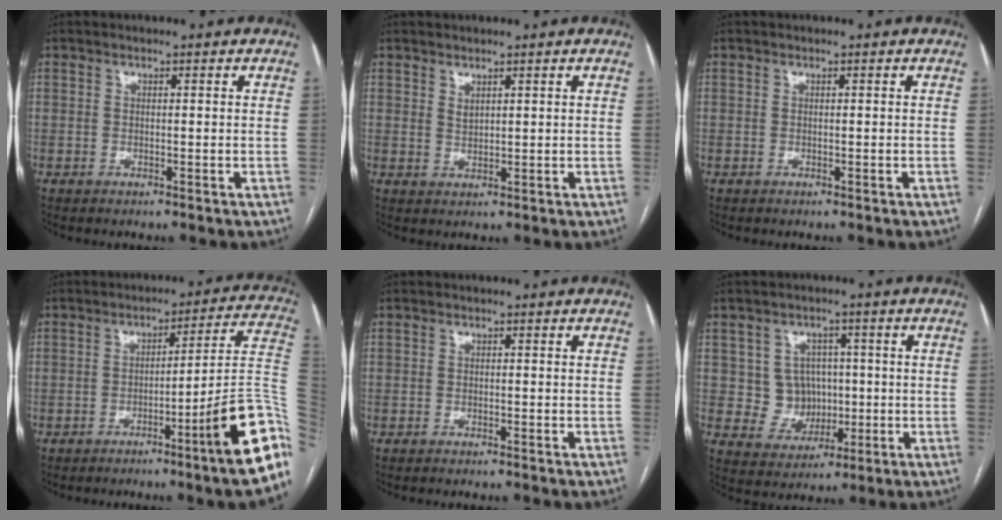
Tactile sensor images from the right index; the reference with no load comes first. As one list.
[{"total": 1.3, "force": [1.0, 0.5, 0.7], "torque": [-0.012, -0.005, 0.025]}, {"total": 0.0}, {"total": 16.1, "force": [-6.1, -0.7, 14.9], "torque": [-0.120, 0.006, -0.085]}, {"total": 1.7, "force": [-1.6, 0.1, 0.7], "torque": [-0.010, -0.001, -0.017]}, {"total": 6.3, "force": [0.5, 6.0, 2.0], "torque": [-0.027, 0.018, 0.020]}]